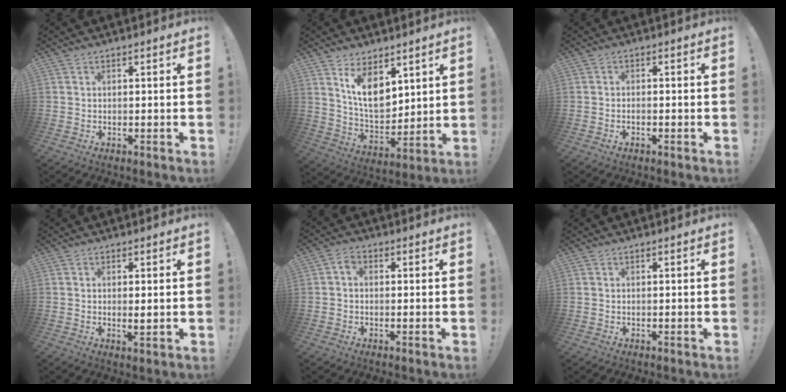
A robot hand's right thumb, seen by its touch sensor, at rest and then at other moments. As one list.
[{"total": 11.6, "force": [6.5, 7.1, 6.4], "torque": [-0.105, -0.041, 0.127]}, {"total": 1.0, "force": [-1.0, 0.2, 0.2], "torque": [-0.011, 0.004, -0.015]}, {"total": 1.7, "force": [0.3, 0.2, 1.7], "torque": [-0.016, -0.010, 0.003]}, {"total": 2.4, "force": [-0.2, 1.7, 1.7], "torque": [-0.029, 0.006, -0.005]}, {"total": 0.0}]